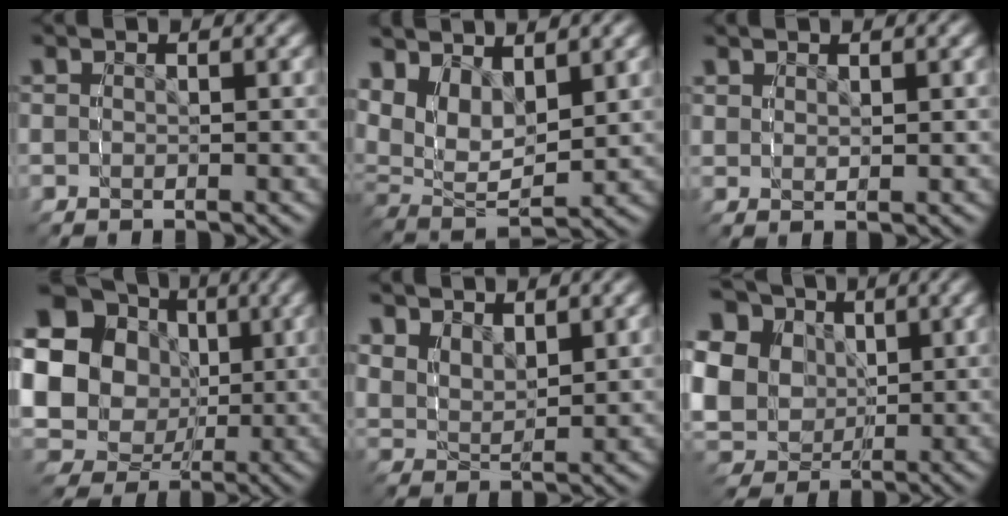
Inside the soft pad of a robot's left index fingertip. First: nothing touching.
{"total": 8.4, "force": [2.2, 6.3, 5.1], "torque": [-0.124, -0.014, 0.036]}
{"total": 1.3, "force": [1.1, -0.6, 0.2], "torque": [0.007, -0.001, 0.025]}
{"total": 18.7, "force": [1.2, 16.3, 9.0], "torque": [-0.197, -0.035, 0.017]}
{"total": 3.5, "force": [2.4, 2.0, 1.6], "torque": [-0.046, -0.014, 0.051]}
{"total": 13.1, "force": [2.7, 11.1, 6.5], "torque": [-0.141, -0.013, 0.037]}